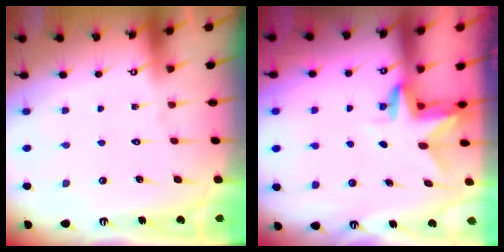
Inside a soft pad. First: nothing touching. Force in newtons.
{"total": 2.9, "press": 2.9, "slide": 0.2}